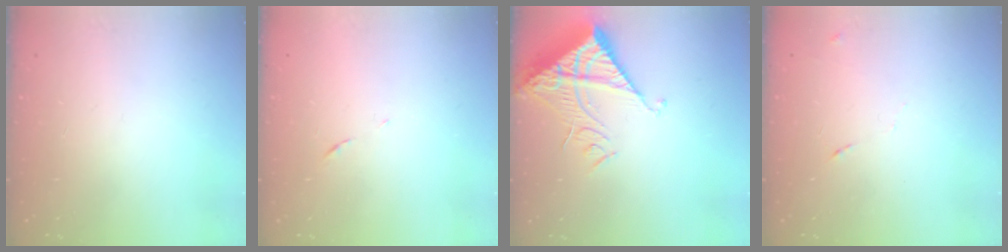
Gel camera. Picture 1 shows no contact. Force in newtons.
{"total": 5.0, "press": 5.0, "slide": 0.3}
{"total": 13.1, "press": 13.0, "slide": 1.7}
{"total": 4.7, "press": 4.7, "slide": 0.6}